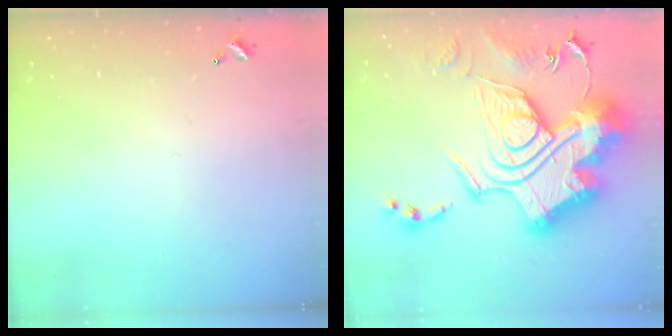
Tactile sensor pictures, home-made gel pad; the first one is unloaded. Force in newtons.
{"total": 1.1, "press": 1.1, "slide": 0.0}